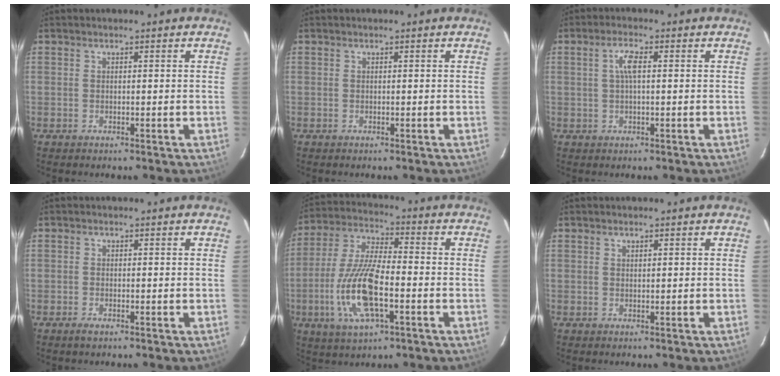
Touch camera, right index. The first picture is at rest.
{"total": 0.0}
{"total": 3.3, "force": [0.5, 0.8, 3.2], "torque": [-0.064, 0.007, 0.010]}
{"total": 1.2, "force": [-0.9, 0.4, 0.8], "torque": [-0.016, -0.003, -0.017]}
{"total": 15.0, "force": [-4.4, 5.1, 13.4], "torque": [-0.287, -0.006, -0.086]}
{"total": 0.7, "force": [0.4, 0.2, 0.5], "torque": [-0.009, 0.002, 0.009]}